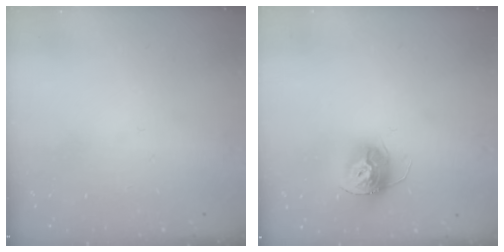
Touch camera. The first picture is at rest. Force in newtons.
{"total": 11.3, "press": 11.3, "slide": 0.7}